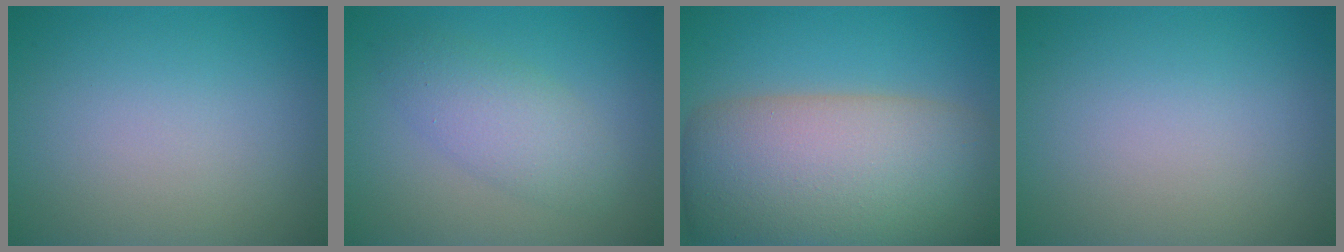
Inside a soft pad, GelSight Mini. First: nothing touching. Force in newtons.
{"total": 3.5, "press": 3.5, "slide": 0.2}
{"total": 13.5, "press": 13.5, "slide": 0.9}
{"total": 0.0}